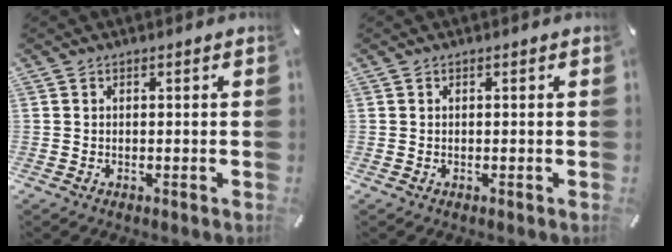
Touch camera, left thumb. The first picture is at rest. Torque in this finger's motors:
{"motor_torque": [-0.13, -0.06, -0.03, 0.03, 0.00]}